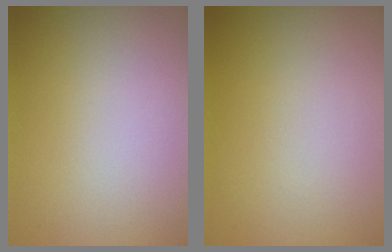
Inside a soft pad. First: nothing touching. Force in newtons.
{"total": 0.0}